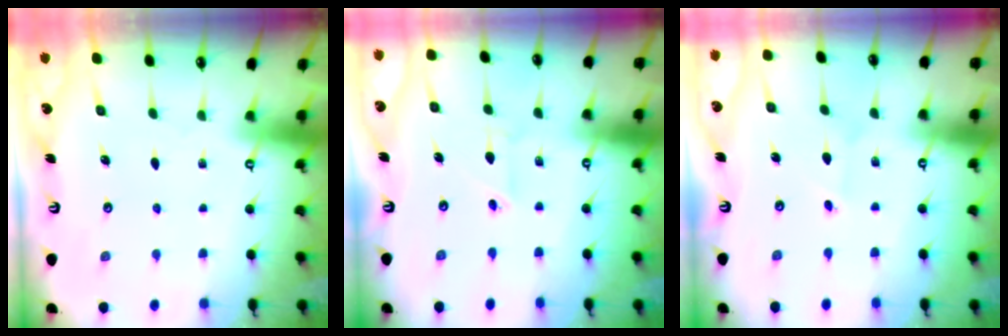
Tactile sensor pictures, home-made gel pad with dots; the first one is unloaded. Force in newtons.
{"total": 2.6, "press": 2.4, "slide": 0.9}
{"total": 2.2, "press": 2.1, "slide": 0.3}